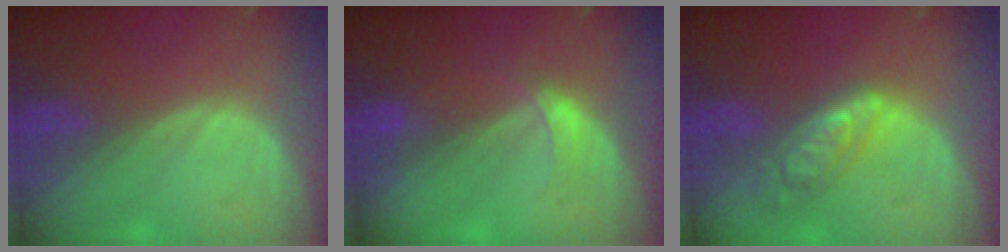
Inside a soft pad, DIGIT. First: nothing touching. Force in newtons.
{"total": 2.5, "press": 2.5, "slide": 0.1}
{"total": 6.4, "press": 5.7, "slide": 3.0}